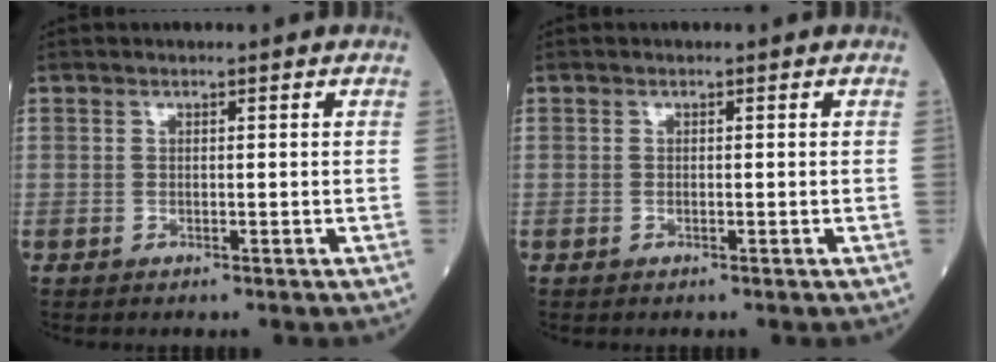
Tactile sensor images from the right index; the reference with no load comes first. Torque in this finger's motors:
{"motor_torque": [-0.10, 0.01, -0.01, -0.01]}